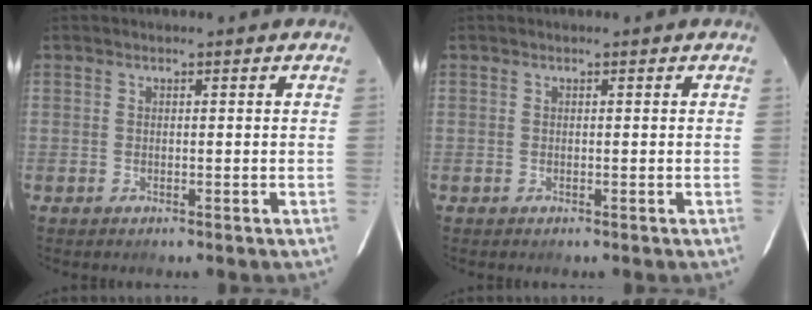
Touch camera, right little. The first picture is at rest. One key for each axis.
{"total": 0.0}